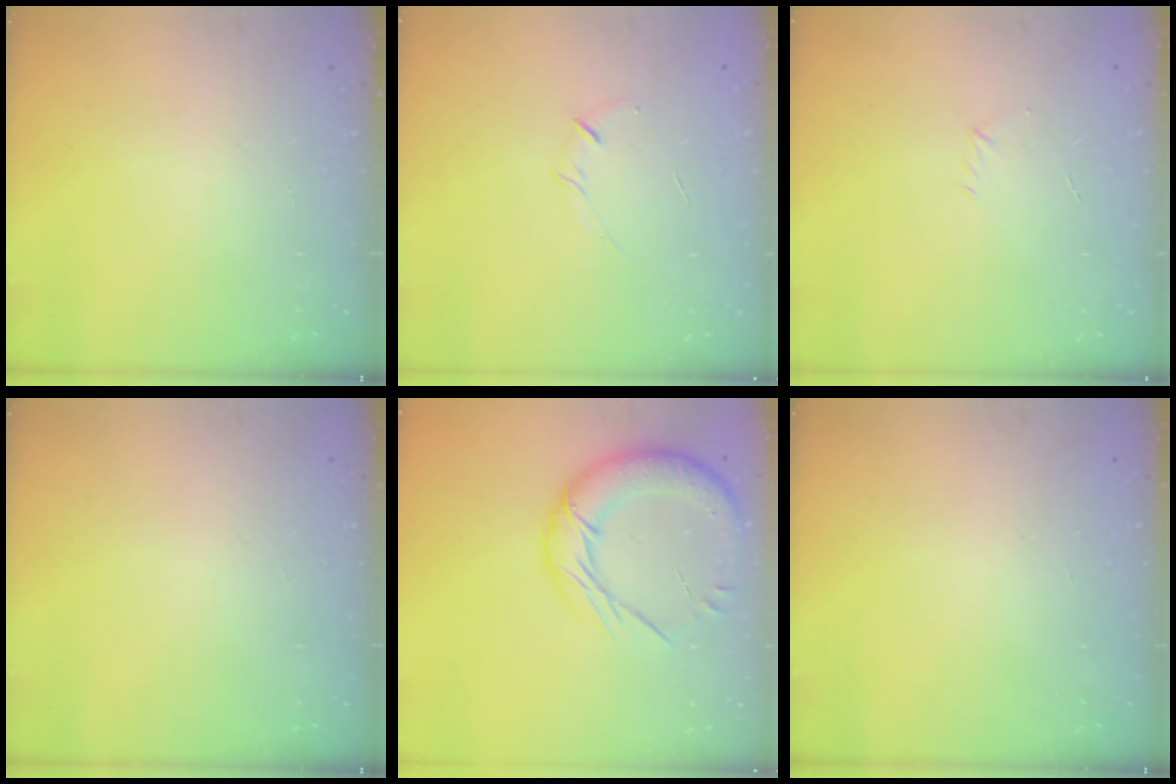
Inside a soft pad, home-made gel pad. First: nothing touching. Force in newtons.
{"total": 3.7, "press": 3.6, "slide": 1.1}
{"total": 2.9, "press": 2.8, "slide": 0.8}
{"total": 0.0}
{"total": 16.6, "press": 16.4, "slide": 2.3}
{"total": 0.0}